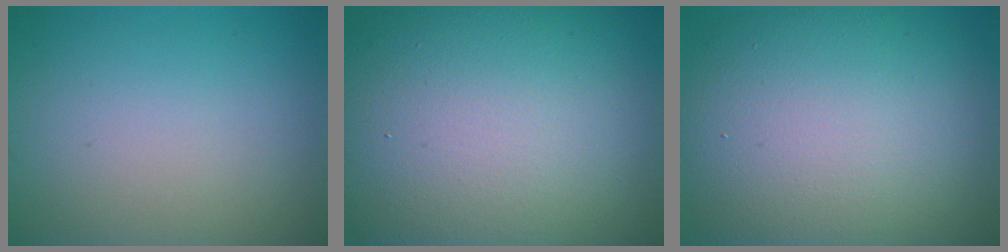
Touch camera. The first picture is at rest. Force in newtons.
{"total": 18.3, "press": 18.3, "slide": 1.0}
{"total": 14.1, "press": 14.1, "slide": 0.8}